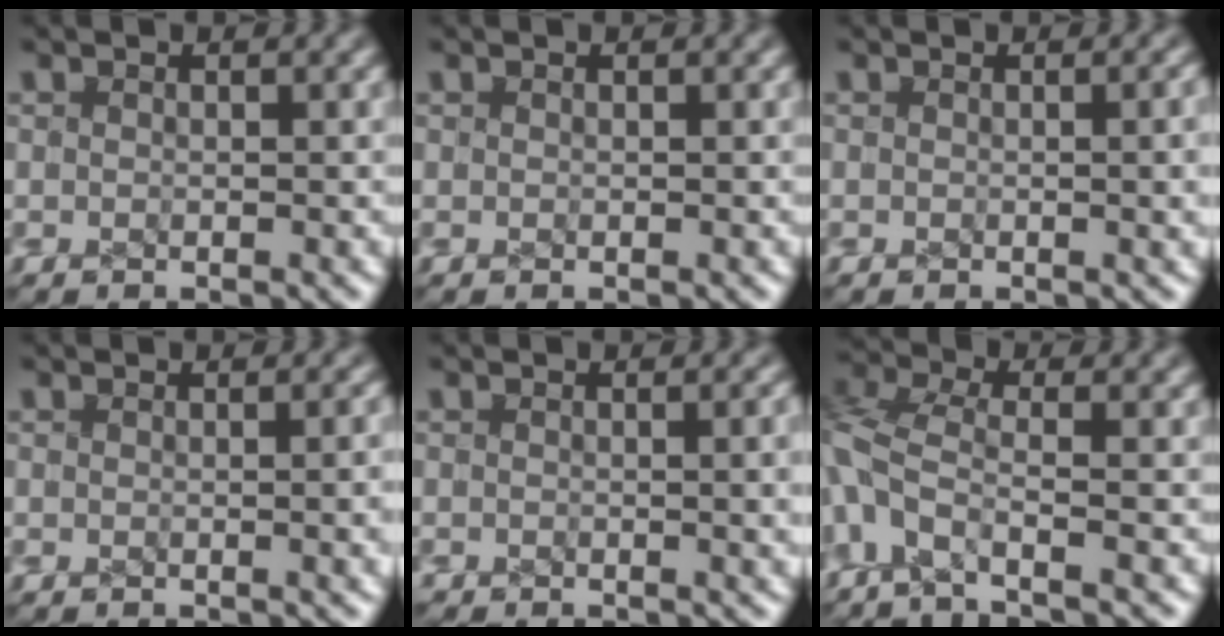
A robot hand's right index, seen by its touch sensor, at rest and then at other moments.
{"total": 0.0}
{"total": 0.7, "force": [0.1, -0.1, 0.7], "torque": [-0.011, -0.001, 0.005]}
{"total": 0.9, "force": [0.0, 0.0, 0.9], "torque": [-0.014, -0.001, 0.003]}
{"total": 1.0, "force": [-0.1, 0.4, 0.9], "torque": [-0.012, -0.001, -0.001]}
{"total": 5.1, "force": [-2.0, 3.0, 3.7], "torque": [-0.110, -0.028, -0.020]}